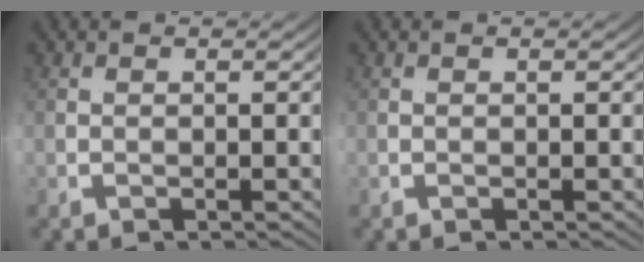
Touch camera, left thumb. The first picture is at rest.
{"total": 0.0}